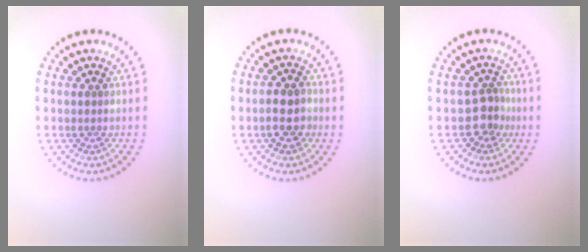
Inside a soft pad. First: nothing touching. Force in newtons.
{"total": 2.5, "press": 2.4, "slide": 0.7}
{"total": 2.2, "press": 1.6, "slide": 1.4}